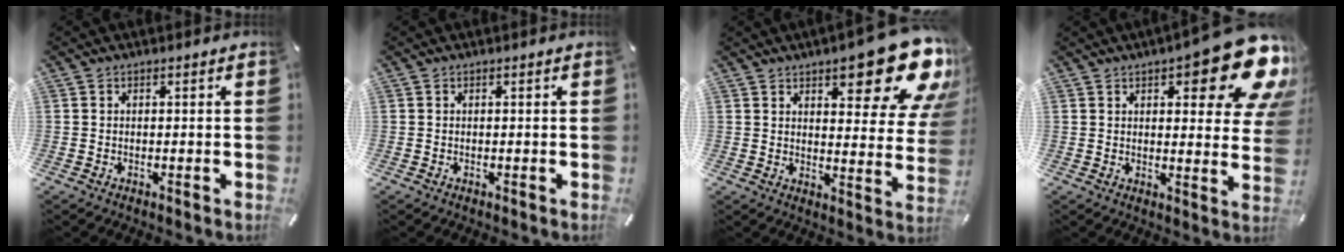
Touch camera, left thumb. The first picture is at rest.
{"total": 0.0}
{"total": 17.8, "force": [11.1, 6.6, 12.3], "torque": [-0.152, -0.076, 0.181]}
{"total": 18.0, "force": [9.9, 6.3, 13.6], "torque": [-0.165, -0.071, 0.160]}